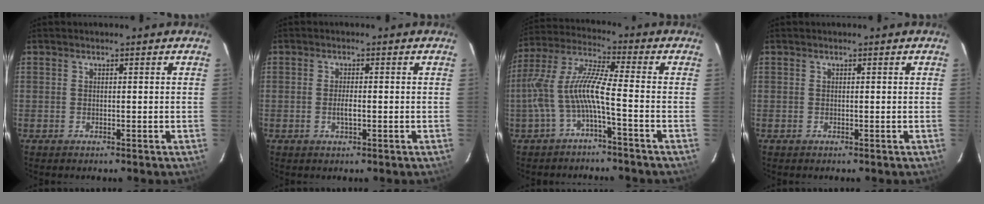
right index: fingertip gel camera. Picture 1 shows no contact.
{"total": 2.2, "force": [-0.5, 0.7, 2.0], "torque": [-0.039, -0.001, -0.008]}
{"total": 10.1, "force": [-3.4, 0.8, 9.5], "torque": [-0.206, 0.009, -0.064]}
{"total": 0.0}